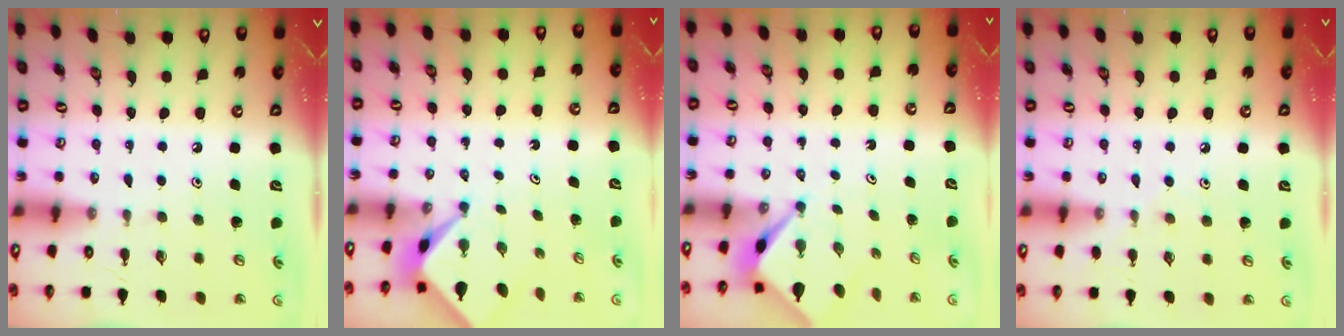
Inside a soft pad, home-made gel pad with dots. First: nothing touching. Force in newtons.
{"total": 2.3, "press": 2.3, "slide": 0.3}
{"total": 2.6, "press": 2.6, "slide": 0.1}
{"total": 5.5, "press": 5.4, "slide": 0.8}